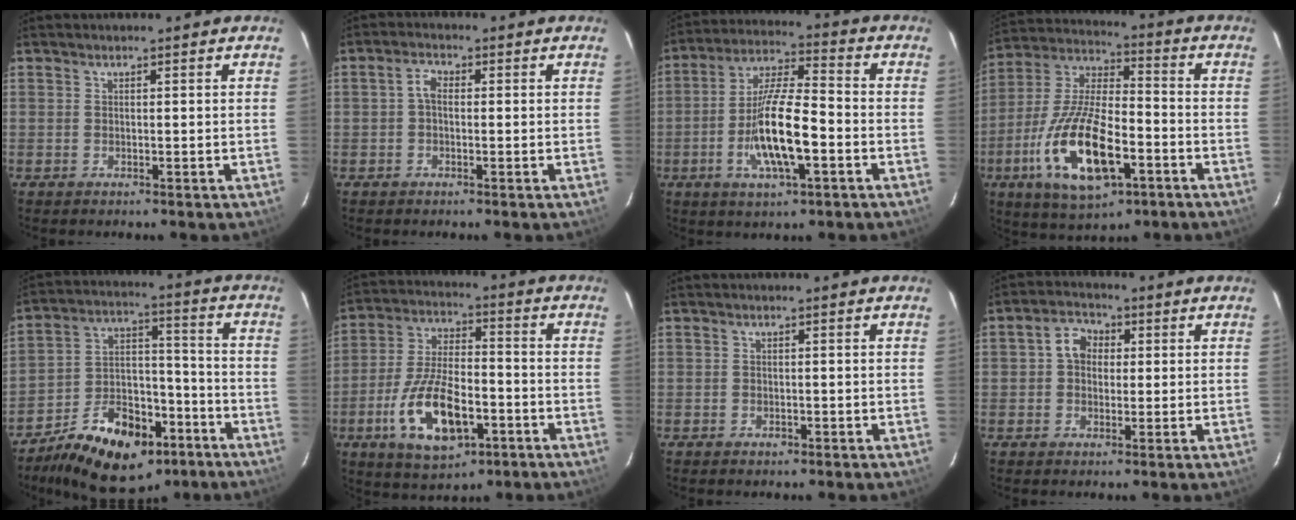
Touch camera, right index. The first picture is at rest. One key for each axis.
{"total": 2.2, "fx": -0.3, "fy": 1.4, "fz": 1.7, "tx": -0.035, "ty": 0.010, "tz": -0.008}
{"total": 13.5, "fx": -4.2, "fy": 3.4, "fz": 12.4, "tx": -0.246, "ty": -0.001, "tz": -0.078}
{"total": 19.4, "fx": -7.8, "fy": 7.5, "fz": 16.1, "tx": -0.334, "ty": -0.015, "tz": -0.139}
{"total": 18.2, "fx": -11.0, "fy": 10.3, "fz": 10.3, "tx": -0.183, "ty": 0.028, "tz": -0.163}
{"total": 15.4, "fx": -6.3, "fy": 6.8, "fz": 12.3, "tx": -0.256, "ty": -0.005, "tz": -0.105}
{"total": 1.0, "fx": -0.7, "fy": 0.7, "fz": 0.3, "tx": -0.005, "ty": 0.000, "tz": -0.010}
{"total": 4.7, "fx": 0.4, "fy": 3.9, "fz": 2.5, "tx": -0.046, "ty": 0.021, "tz": 0.006}